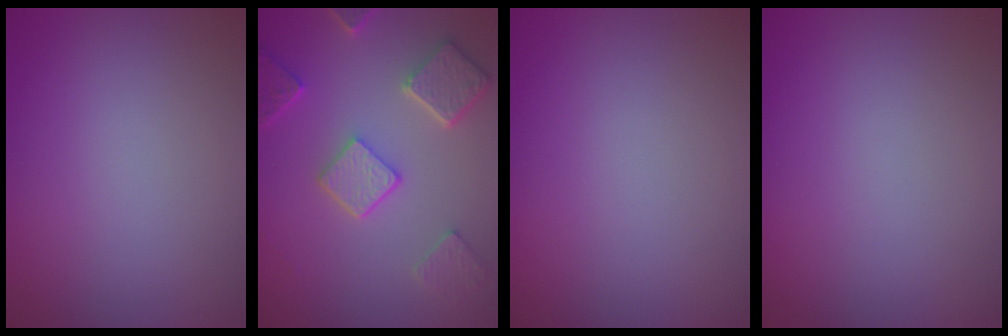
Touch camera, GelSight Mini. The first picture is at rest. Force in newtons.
{"total": 5.2, "press": 4.0, "slide": 3.2}
{"total": 0.0}
{"total": 0.0}